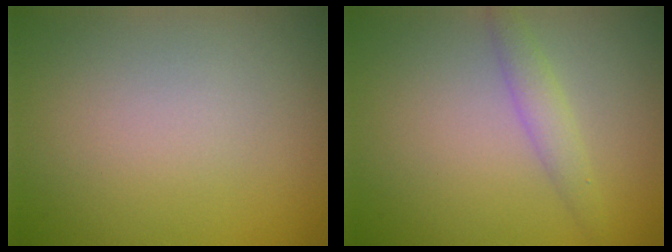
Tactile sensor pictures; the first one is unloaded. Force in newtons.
{"total": 1.8, "press": 1.8, "slide": 0.1}